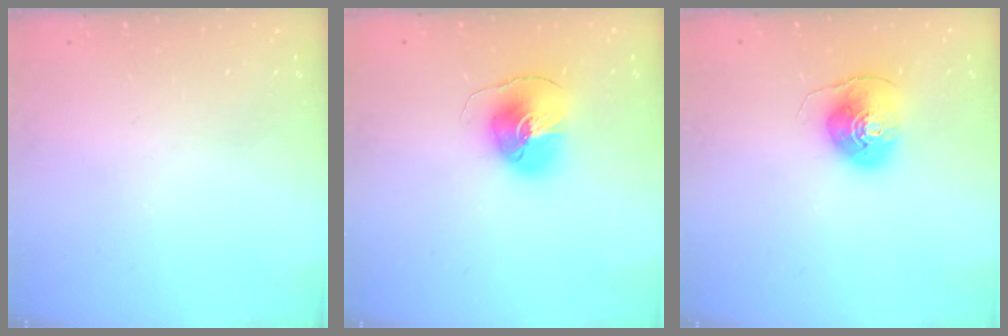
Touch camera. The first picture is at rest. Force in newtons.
{"total": 9.9, "press": 9.9, "slide": 1.3}
{"total": 9.8, "press": 9.7, "slide": 1.4}